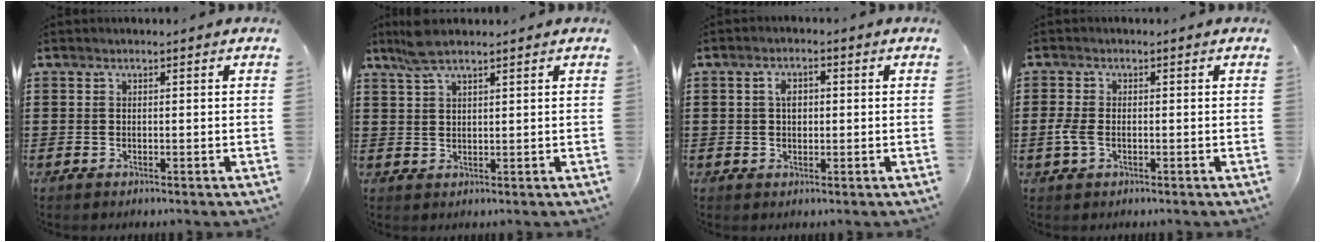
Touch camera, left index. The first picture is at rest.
{"total": 4.1, "force": [3.0, 0.9, 2.7], "torque": [-0.058, 0.005, 0.056]}
{"total": 2.8, "force": [0.4, 1.6, 2.2], "torque": [-0.046, 0.010, 0.006]}
{"total": 3.0, "force": [-0.7, 1.6, 2.4], "torque": [-0.067, -0.007, -0.016]}